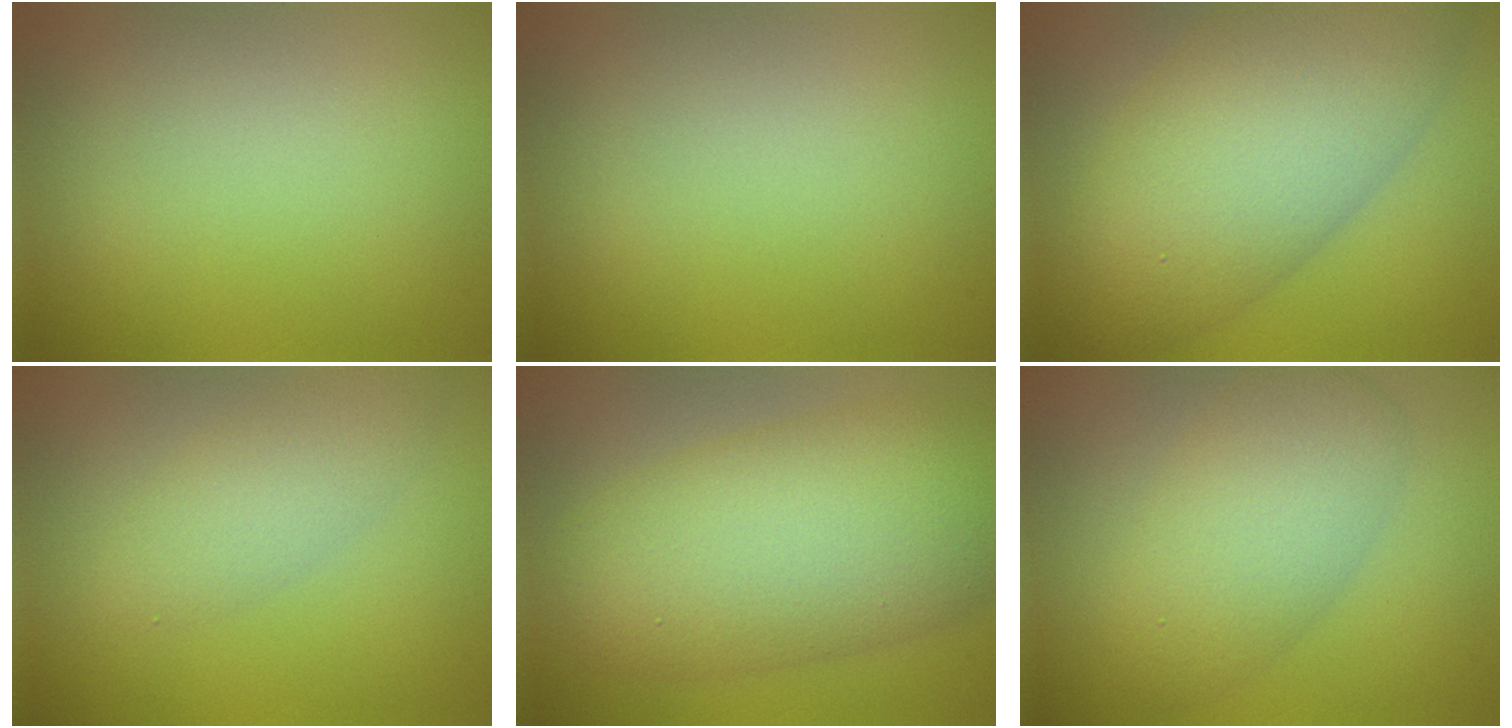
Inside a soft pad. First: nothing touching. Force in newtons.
{"total": 0.0}
{"total": 10.1, "press": 10.1, "slide": 0.2}
{"total": 2.8, "press": 2.8, "slide": 0.0}
{"total": 10.1, "press": 10.1, "slide": 0.2}
{"total": 5.2, "press": 5.2, "slide": 0.3}